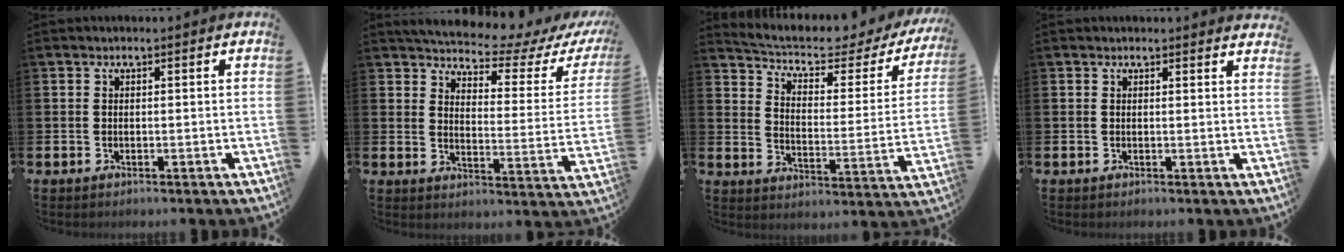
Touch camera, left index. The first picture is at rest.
{"total": 6.1, "force": [5.7, 1.1, 1.8], "torque": [-0.056, -0.047, 0.094]}
{"total": 5.7, "force": [4.8, 1.6, 2.6], "torque": [-0.076, -0.035, 0.076]}
{"total": 0.9, "force": [0.9, 0.0, 0.0], "torque": [0.001, -0.003, 0.017]}